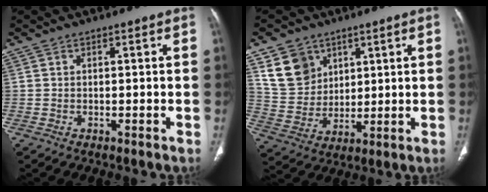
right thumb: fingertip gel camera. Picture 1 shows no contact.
{"total": 10.2, "force": [5.5, 7.8, 3.5], "torque": [-0.041, -0.022, 0.122]}